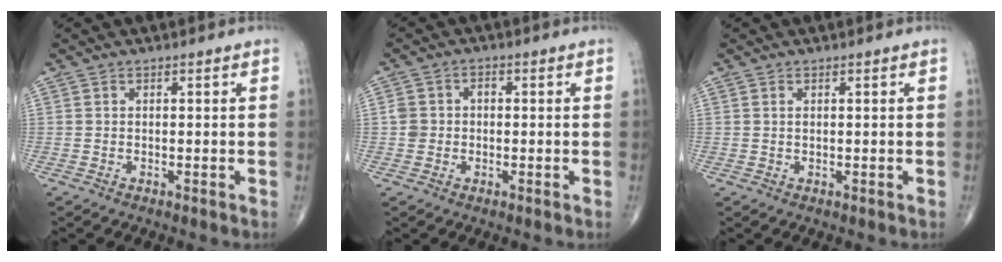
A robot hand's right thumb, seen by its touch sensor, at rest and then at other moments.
{"total": 3.4, "force": [-0.2, 3.0, 1.5], "torque": [-0.019, 0.015, -0.006]}
{"total": 0.5, "force": [0.2, 0.2, 0.4], "torque": [-0.008, 0.003, 0.005]}